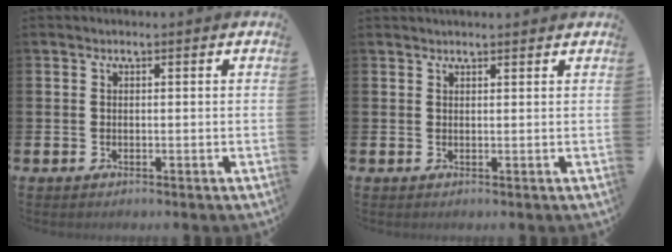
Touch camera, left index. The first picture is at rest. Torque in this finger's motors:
{"motor_torque": [0.19, -0.37, 0.51, 0.12]}